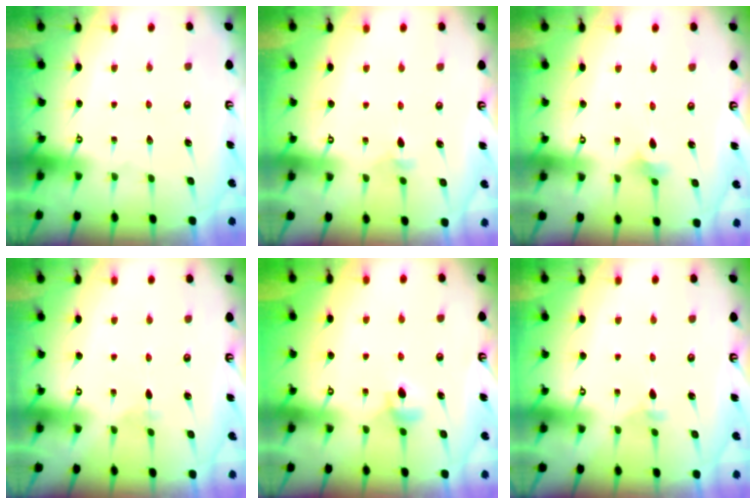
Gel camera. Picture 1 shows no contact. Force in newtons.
{"total": 3.7, "press": 3.5, "slide": 0.9}
{"total": 1.6, "press": 1.5, "slide": 0.4}
{"total": 1.6, "press": 1.6, "slide": 0.4}
{"total": 4.9, "press": 4.9, "slide": 0.5}
{"total": 2.5, "press": 2.4, "slide": 0.6}